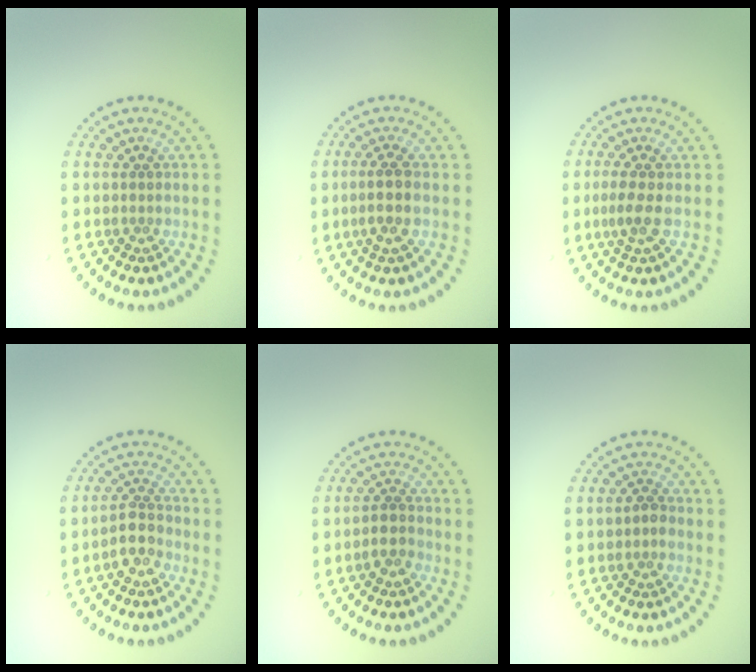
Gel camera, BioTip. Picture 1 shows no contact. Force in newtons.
{"total": 2.3, "press": 1.9, "slide": 1.2}
{"total": 2.0, "press": 1.6, "slide": 1.2}
{"total": 2.3, "press": 2.1, "slide": 1.0}
{"total": 1.8, "press": 1.4, "slide": 1.1}
{"total": 1.0, "press": 0.9, "slide": 0.4}